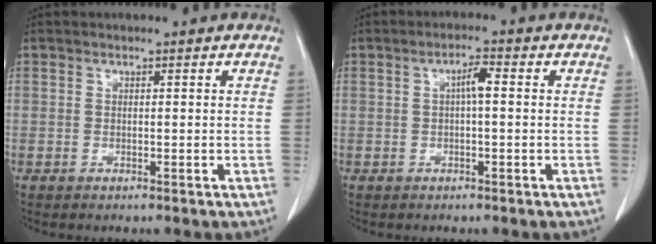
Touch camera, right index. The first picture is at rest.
{"total": 2.6, "force": [0.2, 0.4, 2.6], "torque": [-0.046, 0.004, 0.004]}